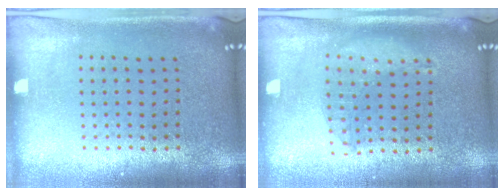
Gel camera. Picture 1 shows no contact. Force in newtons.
{"total": 1.2, "press": 1.2, "slide": 0.3}